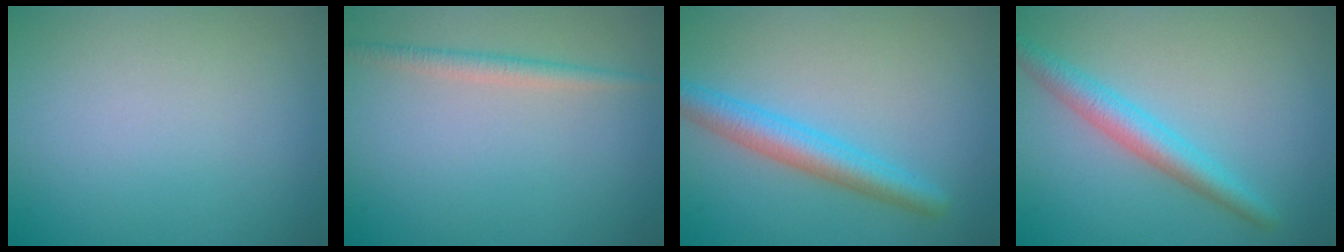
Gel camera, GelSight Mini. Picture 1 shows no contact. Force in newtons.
{"total": 1.7, "press": 1.7, "slide": 0.1}
{"total": 3.8, "press": 3.8, "slide": 0.1}
{"total": 3.3, "press": 3.3, "slide": 0.2}